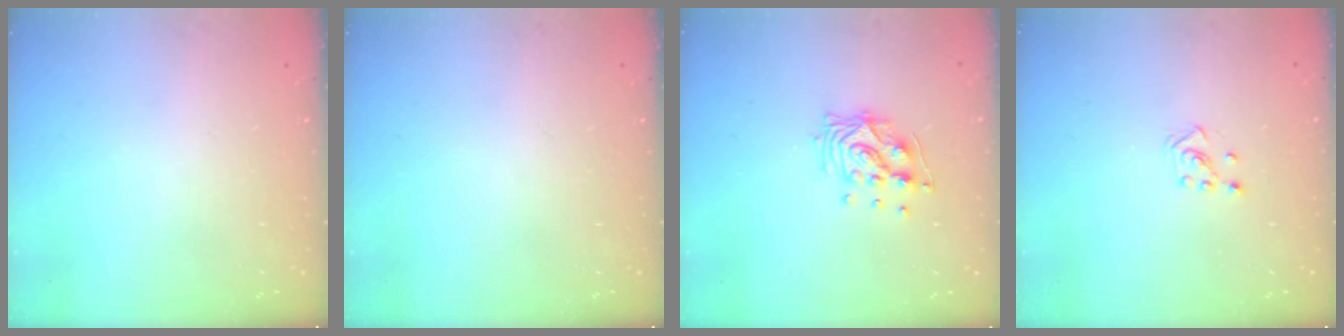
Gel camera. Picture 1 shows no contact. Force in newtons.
{"total": 0.0}
{"total": 10.2, "press": 10.2, "slide": 1.2}
{"total": 2.6, "press": 2.5, "slide": 0.6}